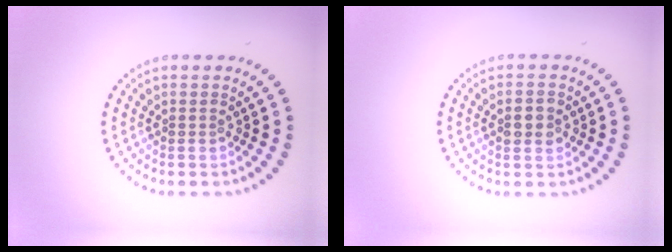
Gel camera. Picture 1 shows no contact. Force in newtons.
{"total": 2.5, "press": 2.5, "slide": 0.1}